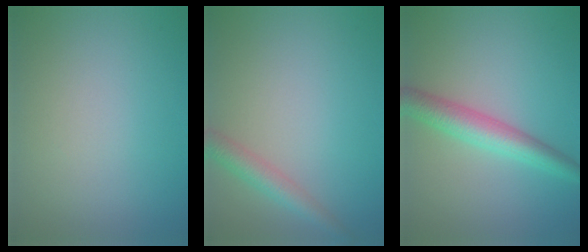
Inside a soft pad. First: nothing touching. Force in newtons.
{"total": 2.7, "press": 2.7, "slide": 0.1}
{"total": 4.3, "press": 4.3, "slide": 0.0}